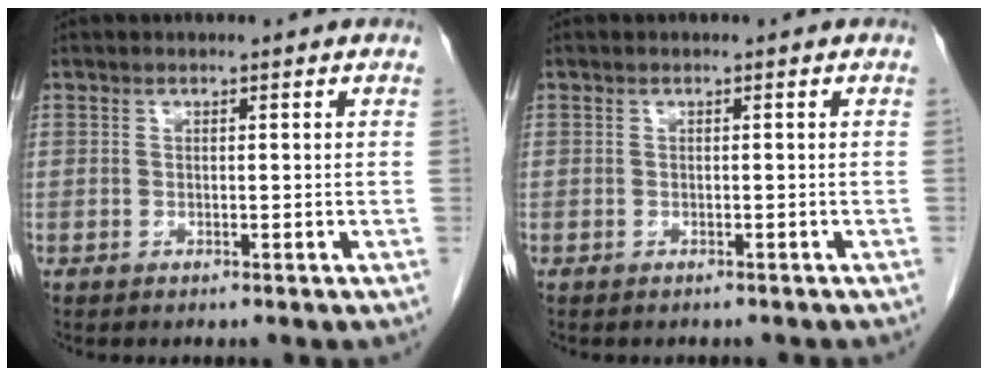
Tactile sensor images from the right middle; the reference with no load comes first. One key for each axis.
{"total": 2.7, "fx": -2.4, "fy": 0.9, "fz": 0.9, "tx": -0.015, "ty": -0.004, "tz": -0.027}